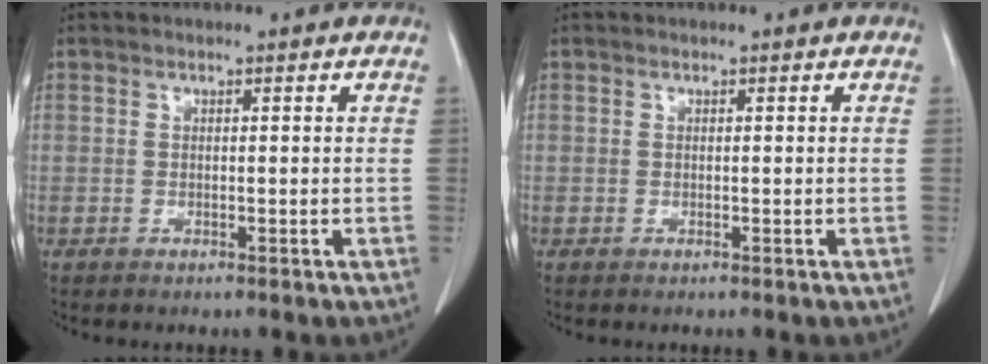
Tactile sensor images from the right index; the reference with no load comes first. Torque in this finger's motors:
{"motor_torque": [0.00, 0.00, 0.00, 0.00]}